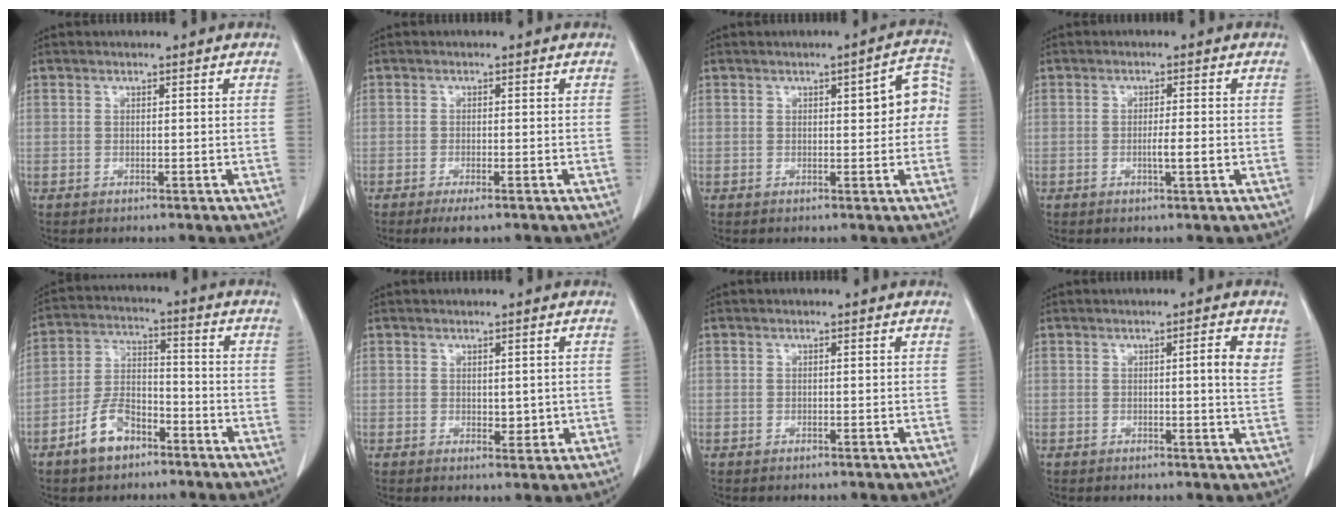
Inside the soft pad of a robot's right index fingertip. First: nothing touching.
{"total": 2.7, "force": [-1.8, 0.4, 1.9], "torque": [-0.031, -0.006, -0.029]}
{"total": 5.9, "force": [0.7, 1.9, 5.5], "torque": [-0.059, 0.023, 0.005]}
{"total": 2.7, "force": [-0.6, 0.0, 2.6], "torque": [-0.045, -0.003, -0.011]}
{"total": 8.1, "force": [-5.0, 4.3, 4.8], "torque": [-0.104, 0.013, -0.092]}
{"total": 2.4, "force": [0.2, 1.4, 1.9], "torque": [-0.021, -0.006, 0.009]}
{"total": 0.0}
{"total": 3.5, "force": [1.1, 0.0, 3.3], "torque": [-0.043, -0.004, 0.012]}